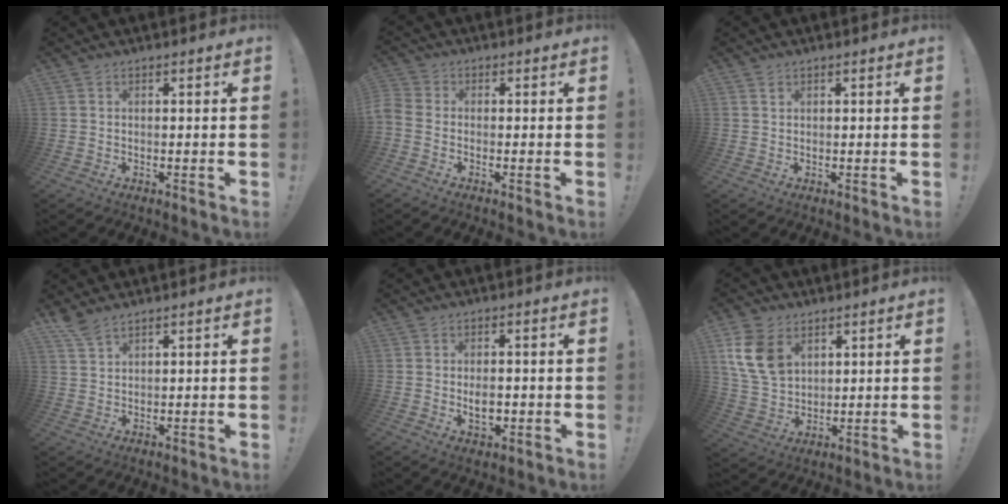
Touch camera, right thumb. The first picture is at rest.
{"total": 2.6, "force": [-0.9, 1.7, 1.8], "torque": [-0.044, 0.000, -0.019]}
{"total": 0.8, "force": [0.5, 0.5, 0.2], "torque": [0.000, -0.002, 0.009]}
{"total": 4.2, "force": [3.6, 0.9, 1.9], "torque": [-0.038, -0.022, 0.068]}
{"total": 4.7, "force": [-0.7, 2.8, 3.6], "torque": [-0.039, -0.001, -0.011]}
{"total": 11.2, "force": [5.1, 7.5, 6.5], "torque": [-0.127, -0.015, 0.102]}